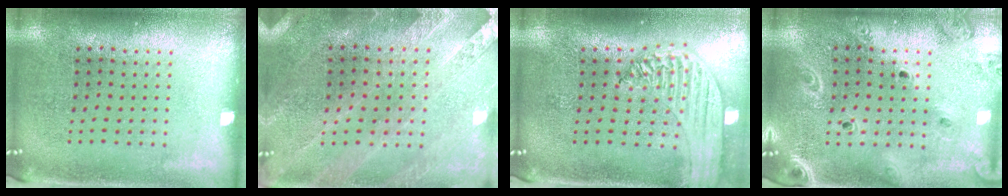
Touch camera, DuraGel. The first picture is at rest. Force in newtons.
{"total": 0.6, "press": 0.6, "slide": 0.2}
{"total": 1.8, "press": 1.7, "slide": 0.6}
{"total": 2.1, "press": 1.9, "slide": 0.9}